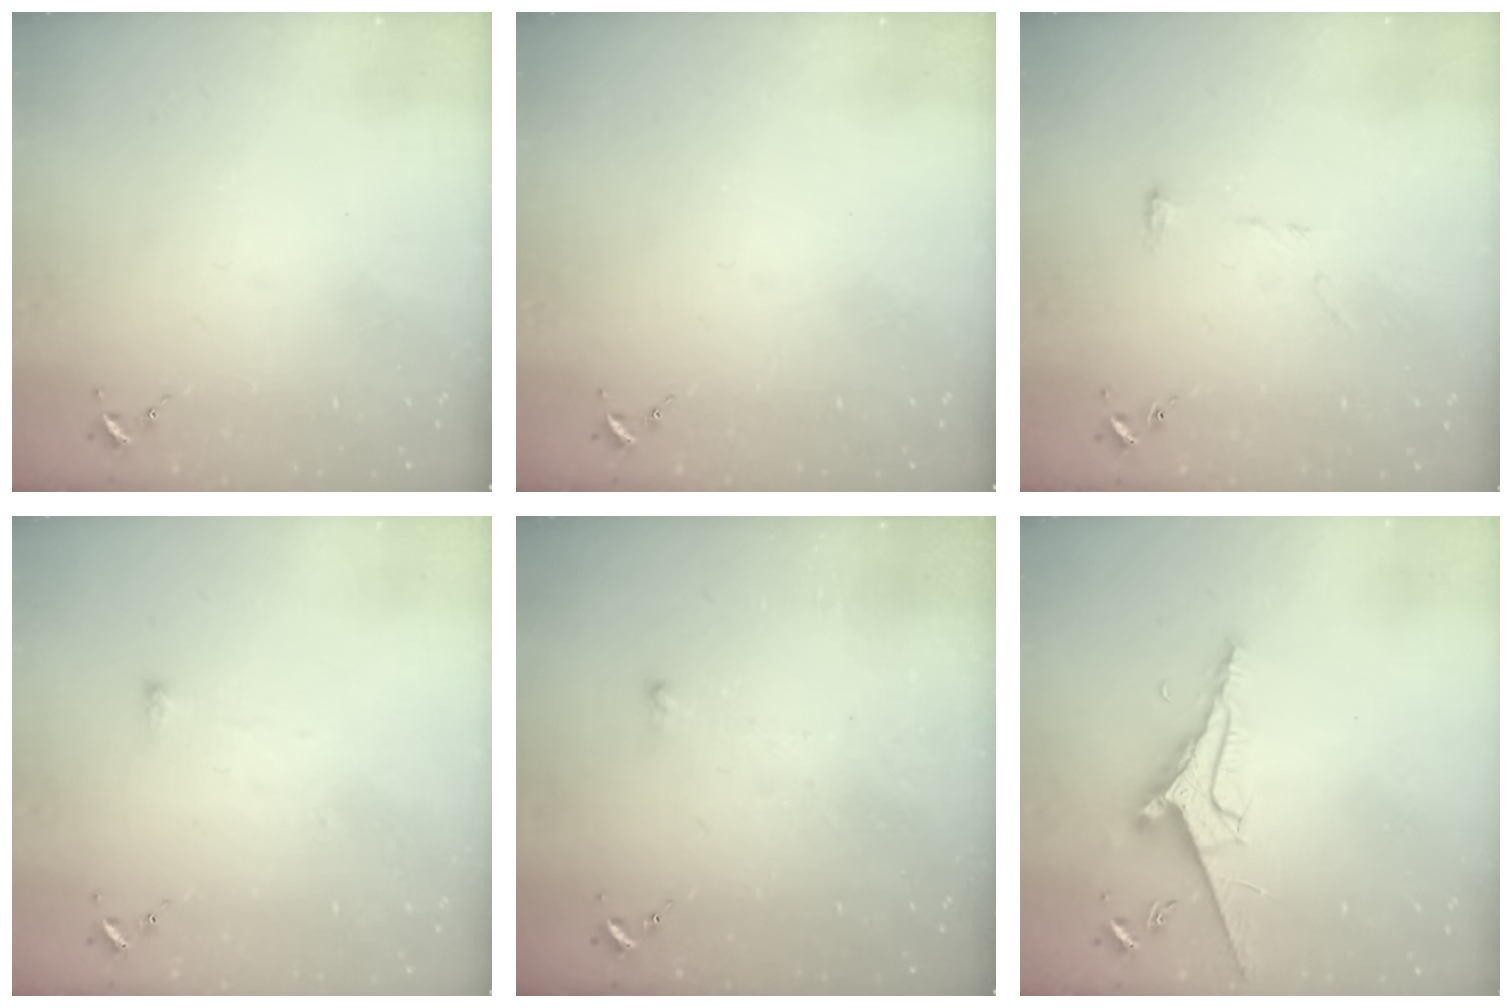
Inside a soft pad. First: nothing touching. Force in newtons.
{"total": 0.0}
{"total": 6.4, "press": 6.4, "slide": 0.3}
{"total": 2.7, "press": 2.6, "slide": 0.5}
{"total": 2.5, "press": 2.5, "slide": 0.2}
{"total": 9.4, "press": 9.3, "slide": 1.2}